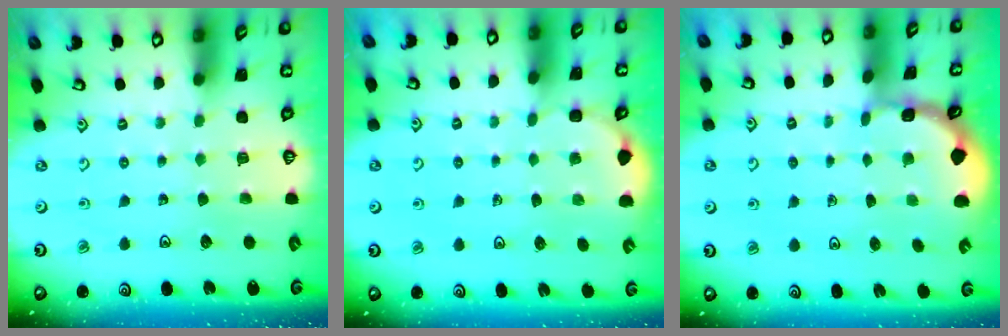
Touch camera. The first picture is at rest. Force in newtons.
{"total": 2.4, "press": 2.1, "slide": 1.1}
{"total": 1.6, "press": 1.6, "slide": 0.2}